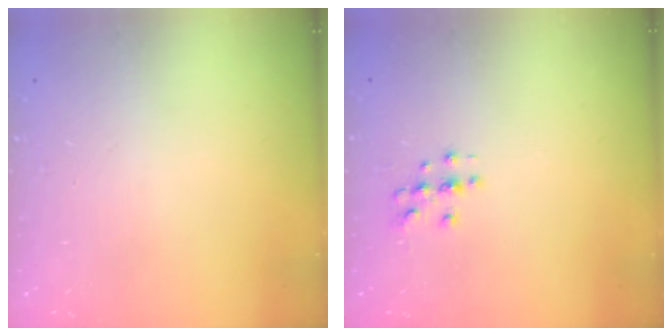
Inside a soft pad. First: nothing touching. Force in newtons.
{"total": 3.6, "press": 3.6, "slide": 0.5}